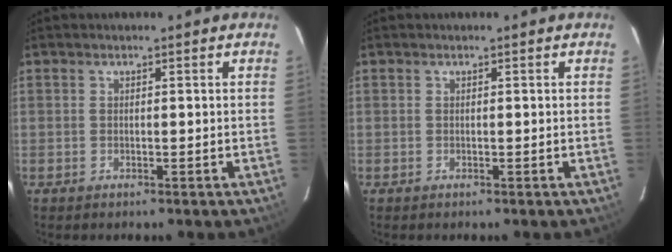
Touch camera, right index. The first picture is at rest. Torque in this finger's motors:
{"motor_torque": [0.03, 0.02, 0.00, 0.00]}